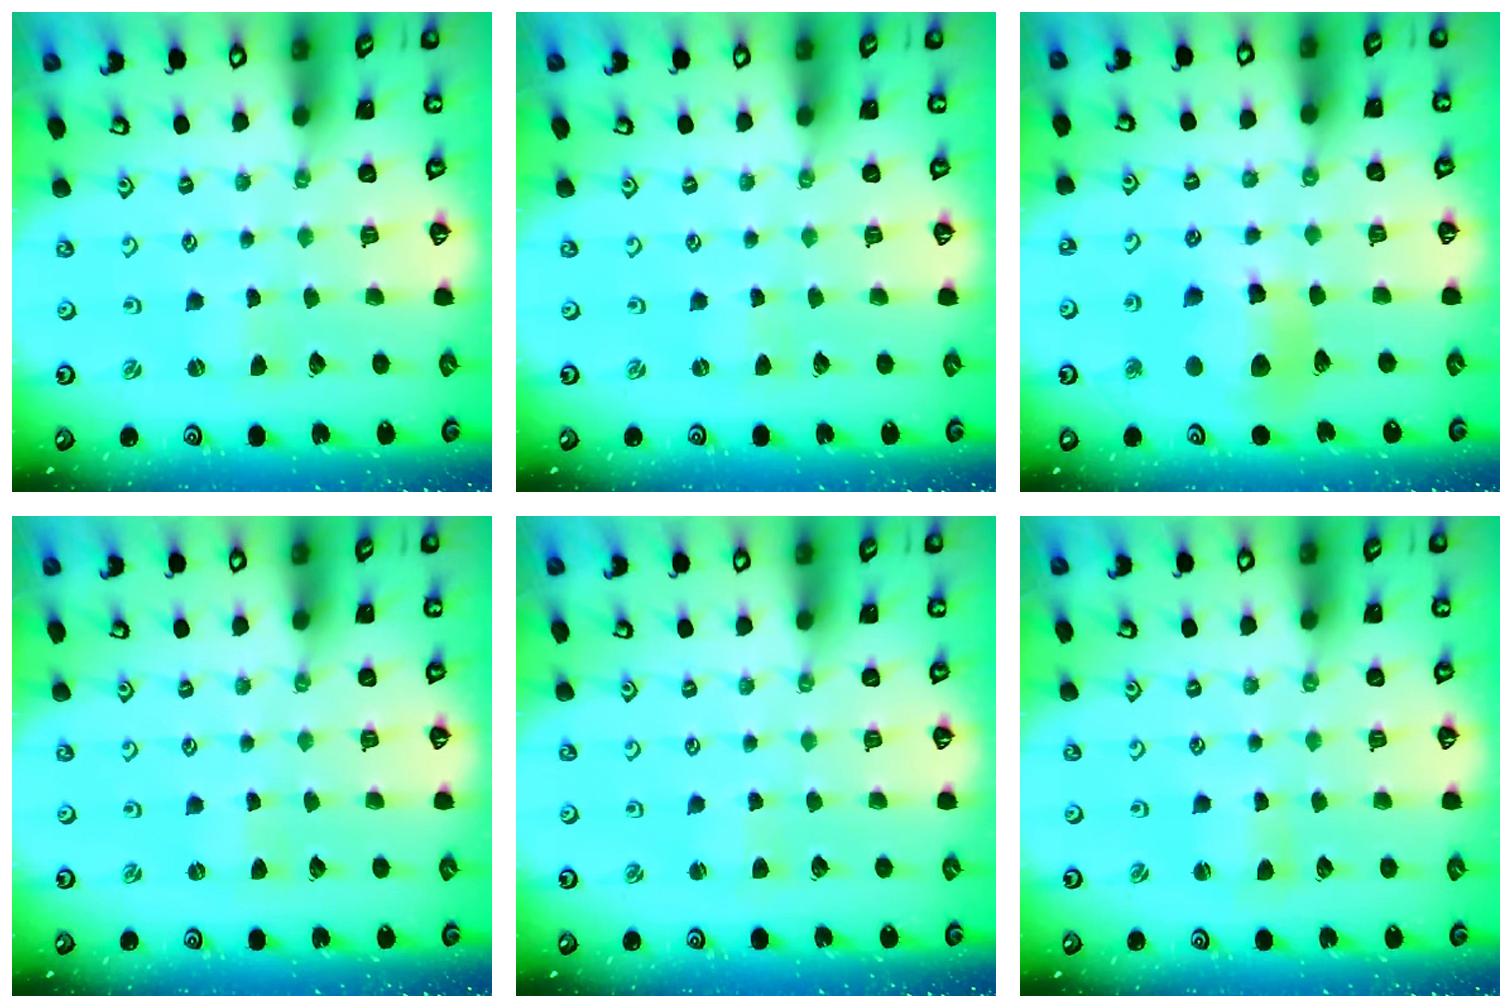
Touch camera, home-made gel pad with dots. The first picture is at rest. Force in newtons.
{"total": 0.0}
{"total": 11.5, "press": 11.4, "slide": 1.3}
{"total": 0.0}
{"total": 2.1, "press": 2.1, "slide": 0.3}
{"total": 1.7, "press": 1.6, "slide": 0.4}